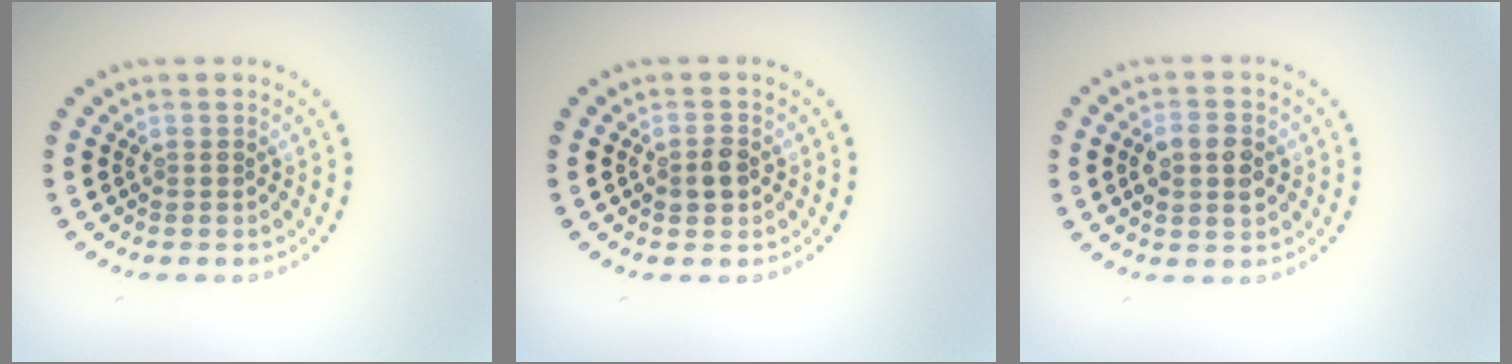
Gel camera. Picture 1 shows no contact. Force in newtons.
{"total": 1.7, "press": 1.6, "slide": 0.3}
{"total": 3.4, "press": 3.4, "slide": 0.1}